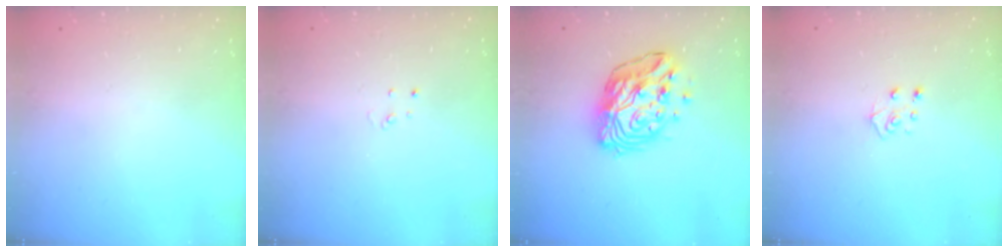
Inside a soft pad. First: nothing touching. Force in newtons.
{"total": 2.6, "press": 2.6, "slide": 0.2}
{"total": 14.9, "press": 14.8, "slide": 1.4}
{"total": 5.4, "press": 5.3, "slide": 0.4}